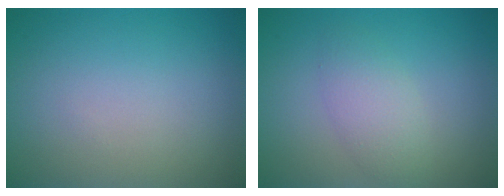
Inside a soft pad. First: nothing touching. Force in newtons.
{"total": 2.7, "press": 2.7, "slide": 0.0}